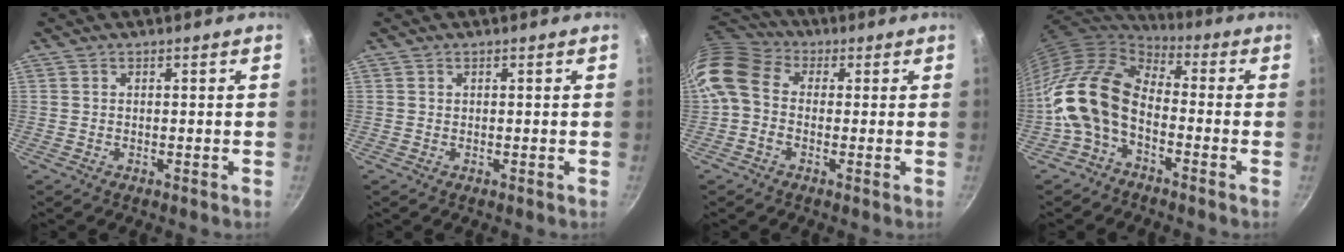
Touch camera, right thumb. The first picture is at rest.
{"total": 0.0}
{"total": 10.9, "force": [0.1, 8.5, 6.8], "torque": [-0.130, 0.027, -0.016]}
{"total": 14.8, "force": [-4.3, 9.2, 10.7], "torque": [-0.185, 0.049, -0.108]}